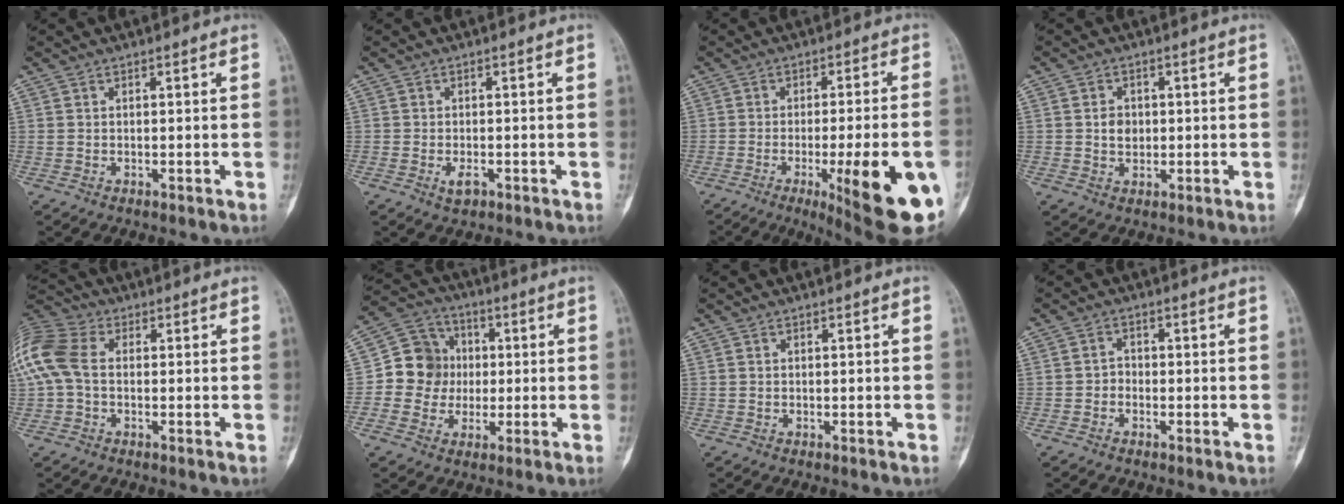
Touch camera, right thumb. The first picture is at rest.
{"total": 1.9, "force": [-0.8, 1.0, 1.4], "torque": [-0.023, -0.001, -0.012]}
{"total": 19.9, "force": [-6.9, 4.1, 18.2], "torque": [-0.188, -0.004, -0.081]}
{"total": 3.2, "force": [0.2, 2.6, 1.9], "torque": [-0.019, 0.000, 0.004]}
{"total": 13.3, "force": [1.1, 9.1, 9.6], "torque": [-0.240, 0.028, 0.015]}
{"total": 10.7, "force": [0.1, 10.0, 3.7], "torque": [-0.022, 0.021, -0.008]}
{"total": 0.0}
{"total": 1.6, "force": [-0.8, 1.2, 0.5], "torque": [0.003, 0.008, -0.020]}